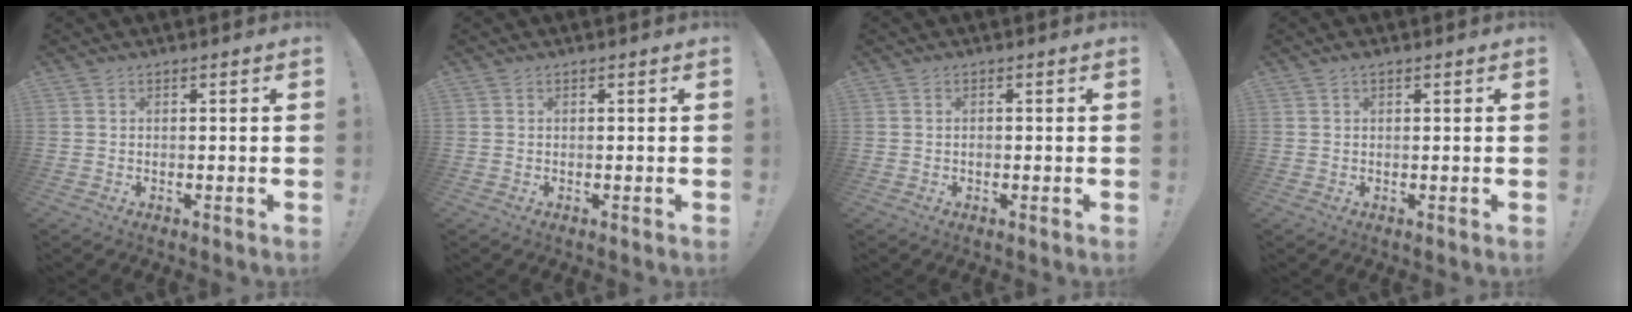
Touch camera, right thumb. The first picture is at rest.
{"total": 0.0}
{"total": 0.8, "force": [-0.4, 0.7, 0.2], "torque": [-0.009, 0.005, -0.007]}
{"total": 0.7, "force": [0.5, 0.1, 0.4], "torque": [-0.011, 0.002, 0.011]}